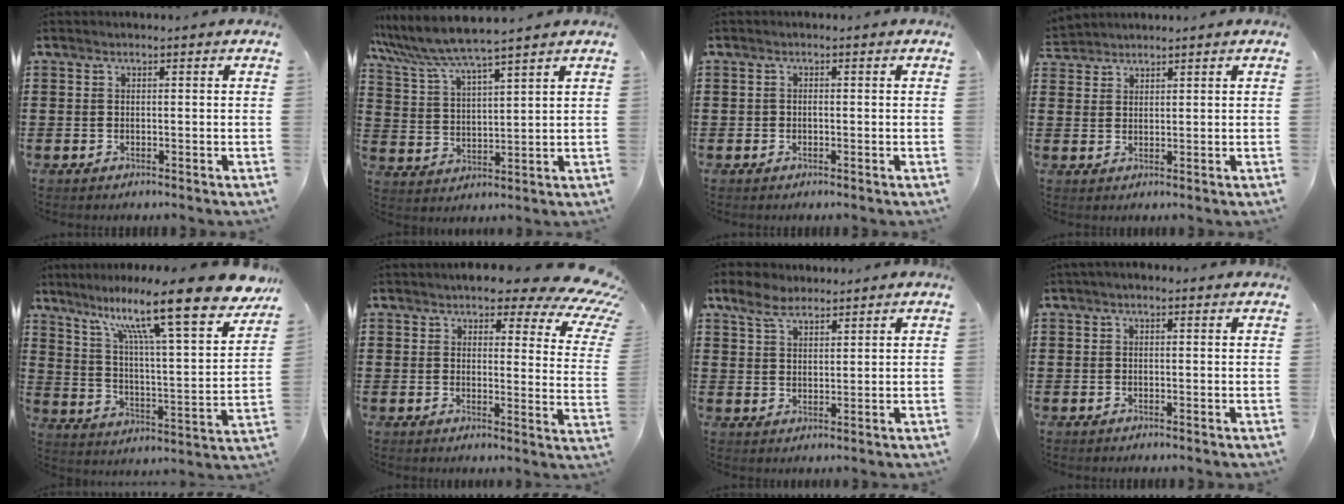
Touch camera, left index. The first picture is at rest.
{"total": 6.2, "force": [5.6, -0.4, 2.7], "torque": [-0.075, -0.027, 0.095]}
{"total": 0.6, "force": [-0.4, 0.4, 0.3], "torque": [-0.009, -0.001, -0.007]}
{"total": 1.9, "force": [1.8, 0.4, -0.2], "torque": [-0.002, 0.000, 0.037]}
{"total": 15.9, "force": [11.8, 1.3, 10.6], "torque": [-0.204, -0.072, 0.187]}
{"total": 6.1, "force": [4.7, 1.8, 3.4], "torque": [-0.063, -0.028, 0.075]}
{"total": 4.8, "force": [3.6, 2.4, 2.1], "torque": [-0.054, 0.004, 0.068]}
{"total": 0.9, "force": [0.1, 0.5, 0.7], "torque": [-0.014, 0.004, 0.002]}